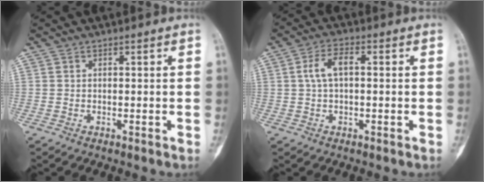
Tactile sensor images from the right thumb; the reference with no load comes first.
{"total": 5.1, "force": [0.6, 2.4, 4.4], "torque": [-0.093, 0.018, 0.008]}